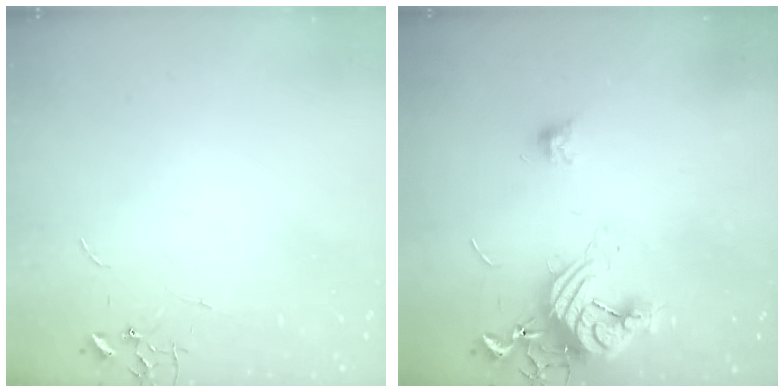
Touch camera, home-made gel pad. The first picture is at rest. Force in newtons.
{"total": 12.9, "press": 12.9, "slide": 1.2}